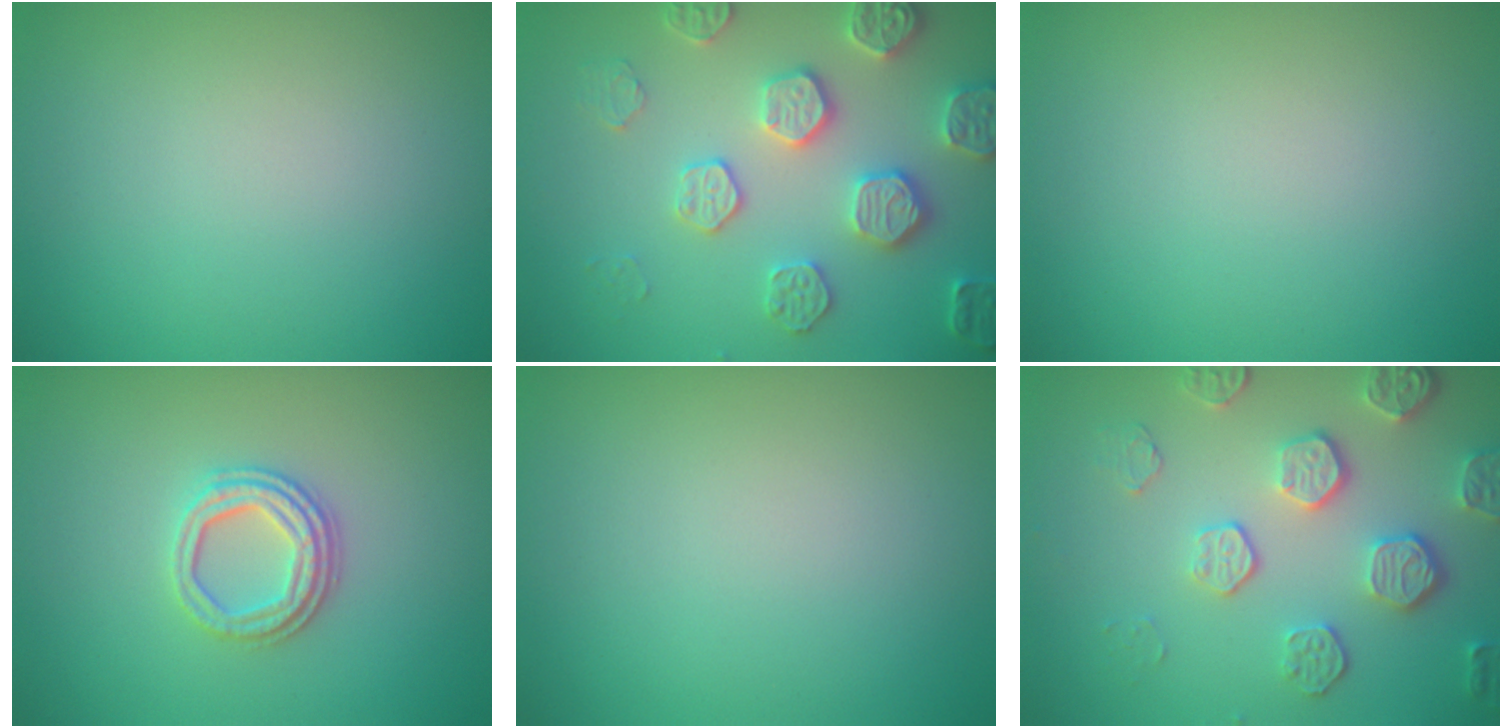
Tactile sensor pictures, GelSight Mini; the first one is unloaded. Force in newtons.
{"total": 4.9, "press": 4.9, "slide": 0.4}
{"total": 0.0}
{"total": 3.1, "press": 2.6, "slide": 1.6}
{"total": 0.0}
{"total": 4.7, "press": 3.9, "slide": 2.6}